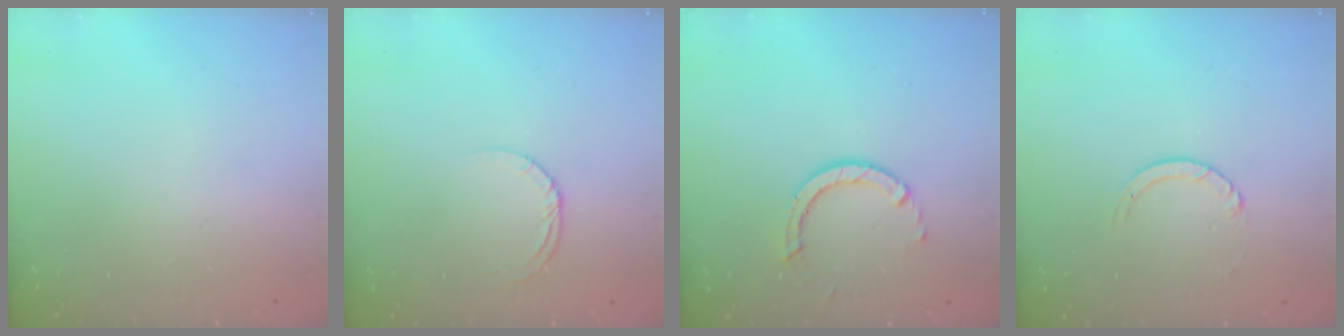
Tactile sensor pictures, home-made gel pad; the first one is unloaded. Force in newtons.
{"total": 3.2, "press": 3.2, "slide": 0.3}
{"total": 3.2, "press": 3.2, "slide": 0.0}
{"total": 2.4, "press": 2.4, "slide": 0.2}